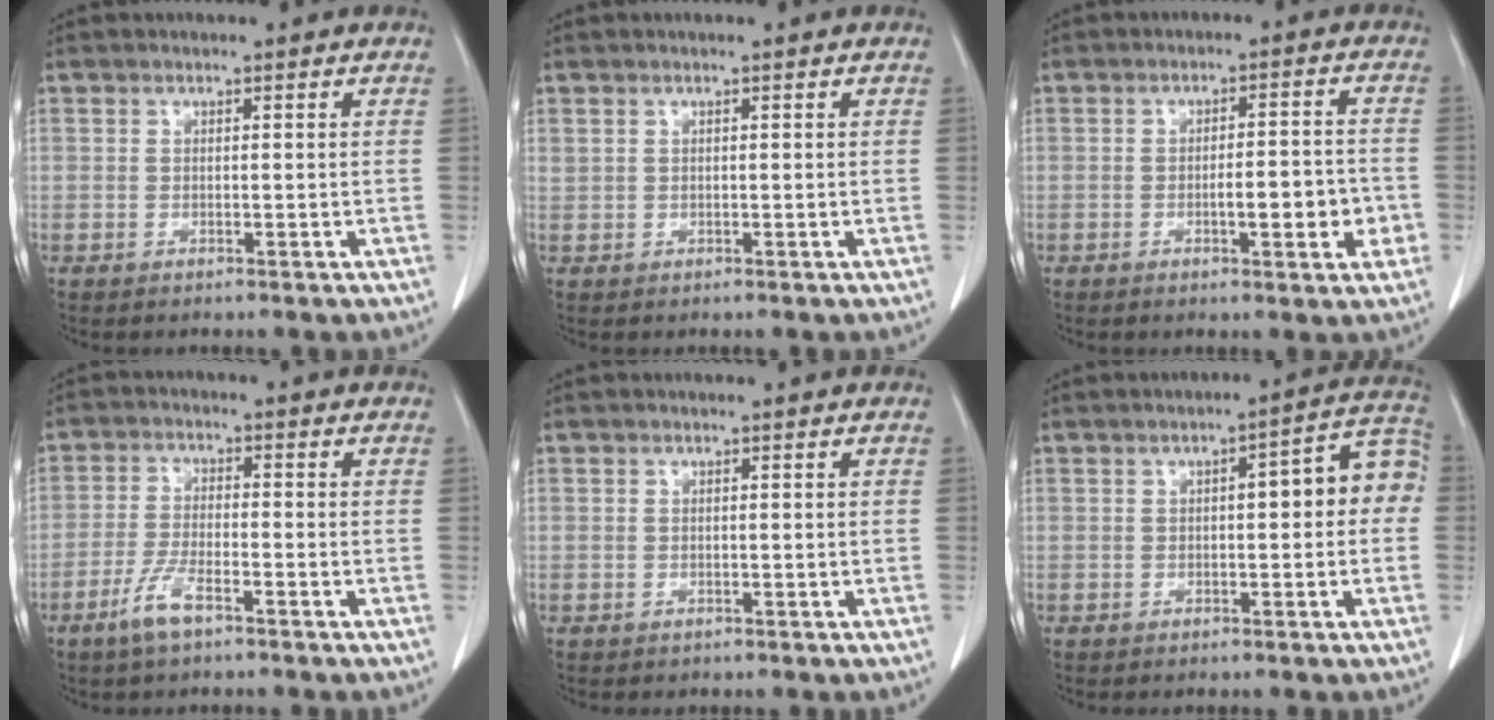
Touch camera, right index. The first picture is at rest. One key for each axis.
{"total": 0.6, "fx": 0.5, "fy": 0.3, "fz": 0.1, "tx": -0.002, "ty": 0.011, "tz": 0.011}
{"total": 6.8, "fx": -2.0, "fy": 1.6, "fz": 6.2, "tx": -0.086, "ty": 0.011, "tz": -0.022}
{"total": 5.1, "fx": -3.3, "fy": 1.0, "fz": 3.8, "tx": -0.083, "ty": -0.004, "tz": -0.062}
{"total": 0.7, "fx": -0.2, "fy": 0.6, "fz": -0.1, "tx": 0.006, "ty": 0.006, "tz": -0.005}
{"total": 8.0, "fx": 0.4, "fy": 2.2, "fz": 7.7, "tx": -0.092, "ty": 0.038, "tz": 0.000}